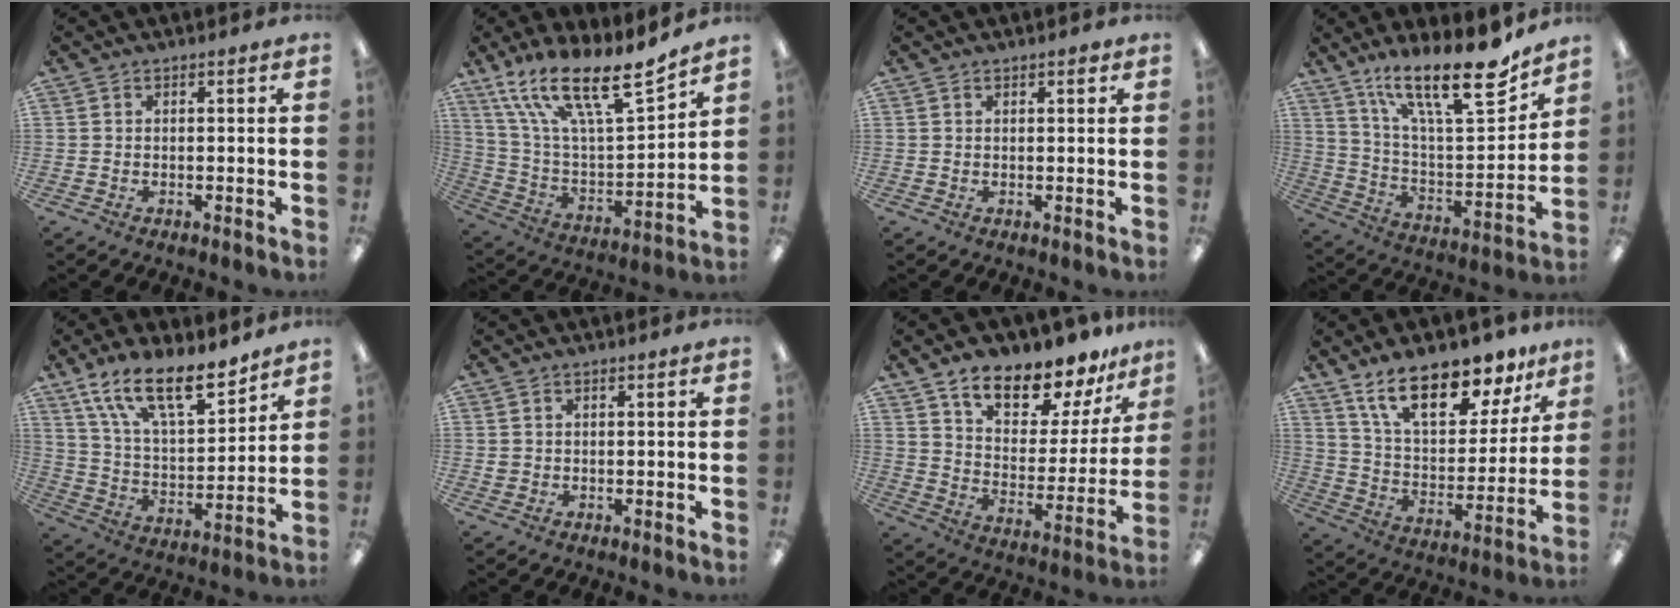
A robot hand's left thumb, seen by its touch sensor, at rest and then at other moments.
{"total": 19.8, "force": [14.6, 5.3, 12.4], "torque": [-0.224, -0.100, 0.252]}
{"total": 1.2, "force": [0.9, 0.5, 0.6], "torque": [-0.004, -0.003, 0.014]}
{"total": 21.0, "force": [15.4, 5.1, 13.4], "torque": [-0.223, -0.107, 0.255]}
{"total": 17.0, "force": [13.0, 5.7, 9.3], "torque": [-0.167, -0.074, 0.227]}
{"total": 1.0, "force": [0.3, 0.9, 0.2], "torque": [-0.005, 0.004, 0.004]}
{"total": 13.7, "force": [11.9, 4.7, 4.7], "torque": [-0.082, -0.099, 0.210]}
{"total": 19.9, "force": [14.4, 8.1, 11.1], "torque": [-0.191, -0.080, 0.249]}